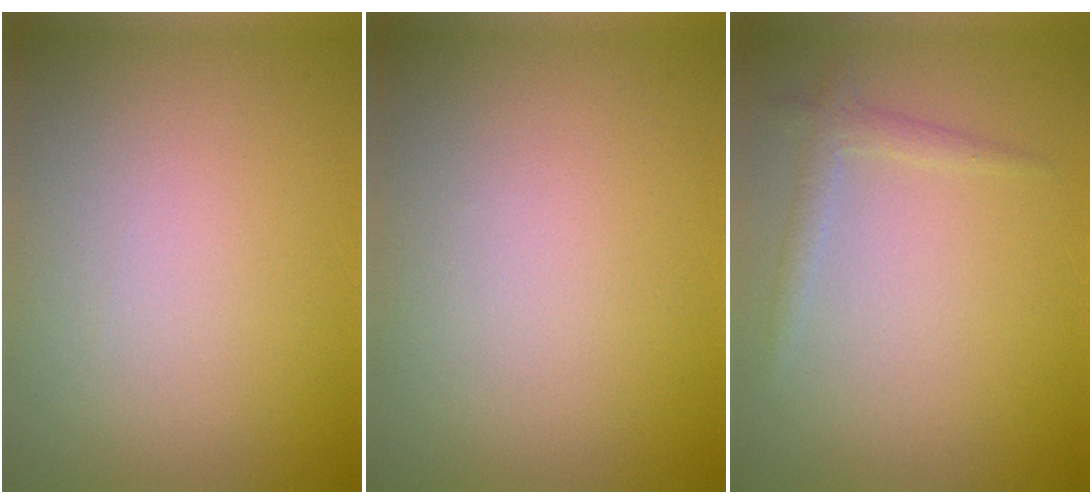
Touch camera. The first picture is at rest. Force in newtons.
{"total": 0.0}
{"total": 1.5, "press": 1.5, "slide": 0.1}